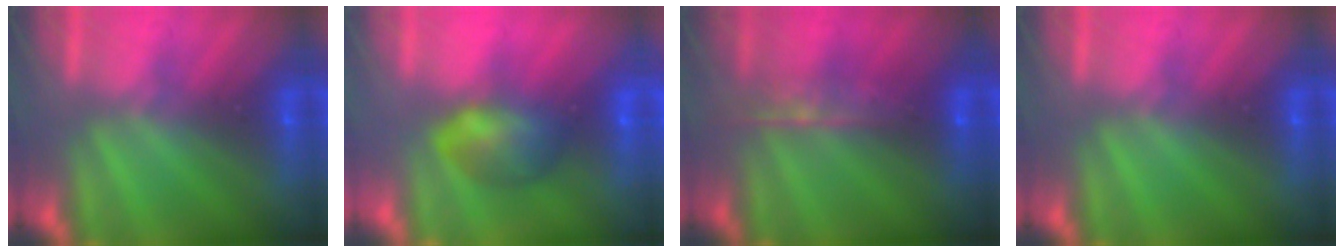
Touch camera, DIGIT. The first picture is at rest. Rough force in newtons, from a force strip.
{"total": 7.6}
{"total": 8.6}
{"total": 0.0}